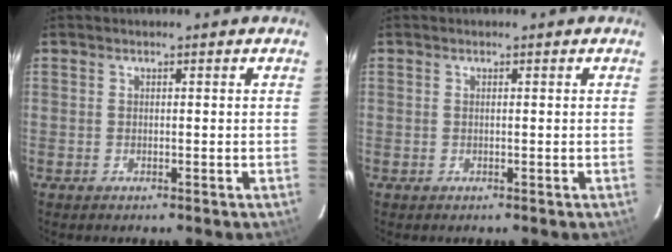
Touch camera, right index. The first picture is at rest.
{"total": 0.0}